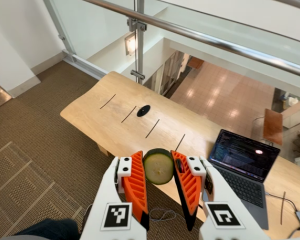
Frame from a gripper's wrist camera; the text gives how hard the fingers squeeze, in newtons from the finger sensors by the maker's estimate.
{"total": 11.9, "left": 11.8, "right": 12.0}